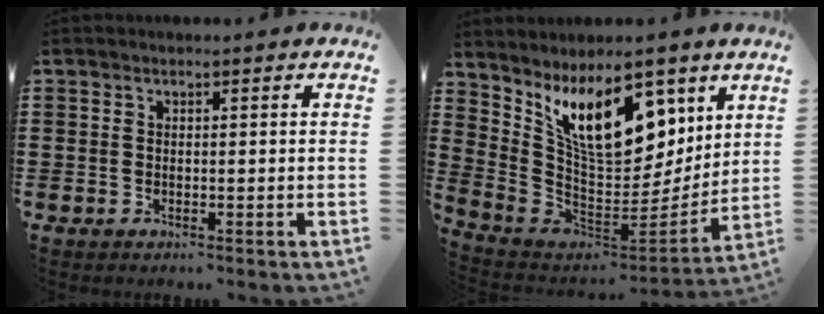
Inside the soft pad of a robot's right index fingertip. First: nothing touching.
{"total": 14.5, "force": [7.8, 6.9, 10.0], "torque": [-0.184, -0.026, 0.144]}